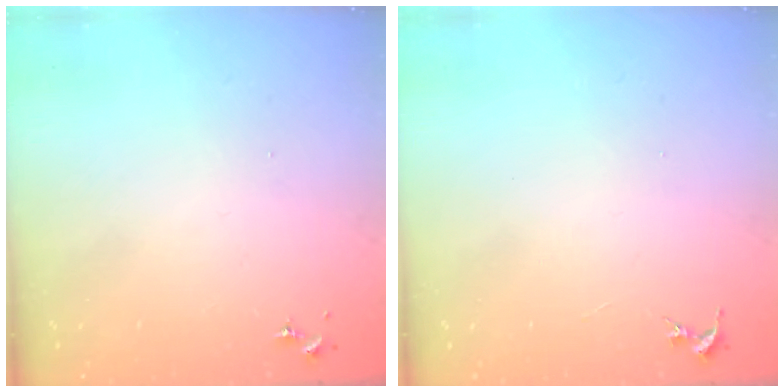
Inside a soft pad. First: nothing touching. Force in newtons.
{"total": 0.0}